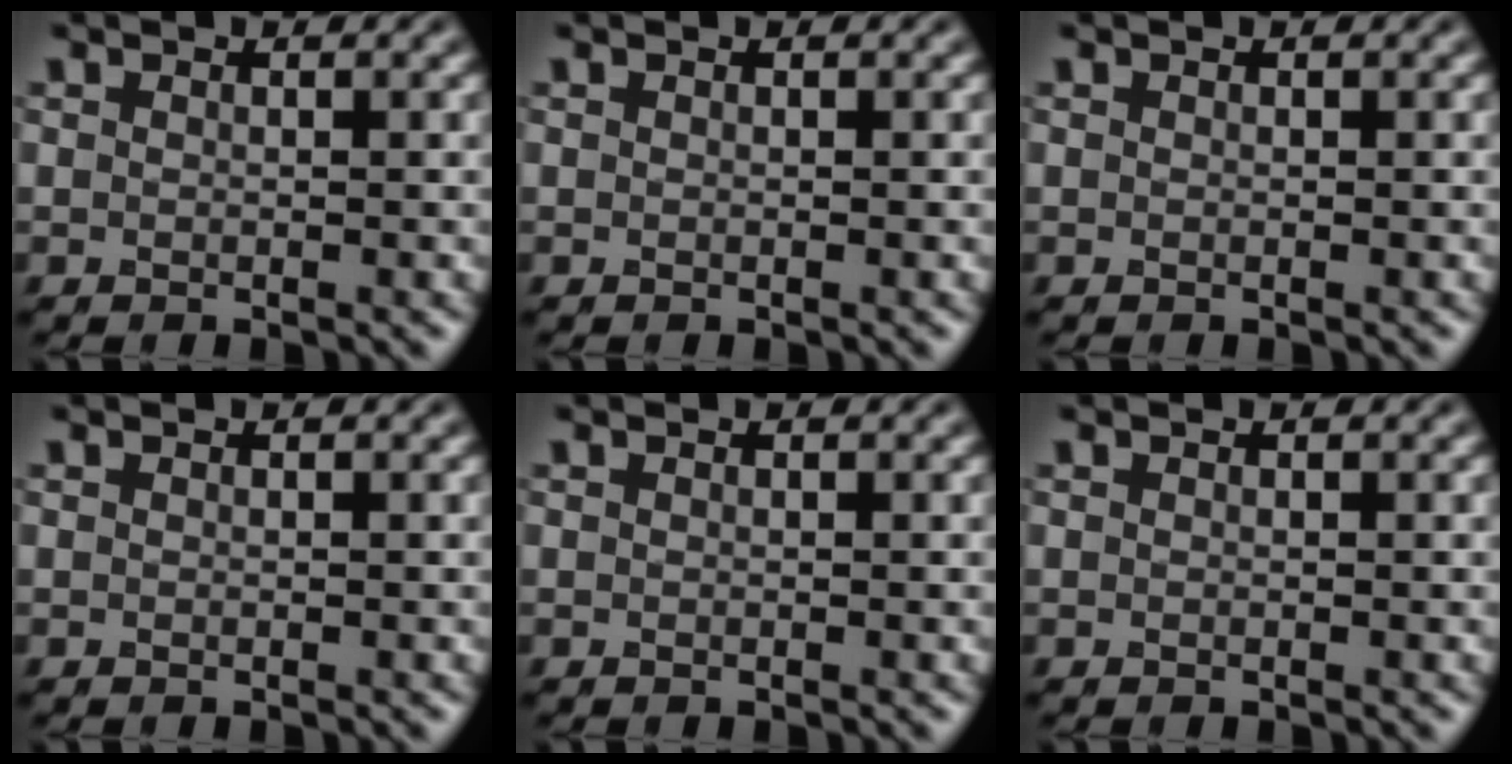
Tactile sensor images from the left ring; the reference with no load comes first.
{"total": 0.0}
{"total": 0.0}
{"total": 0.0}
{"total": 0.0}
{"total": 0.0}